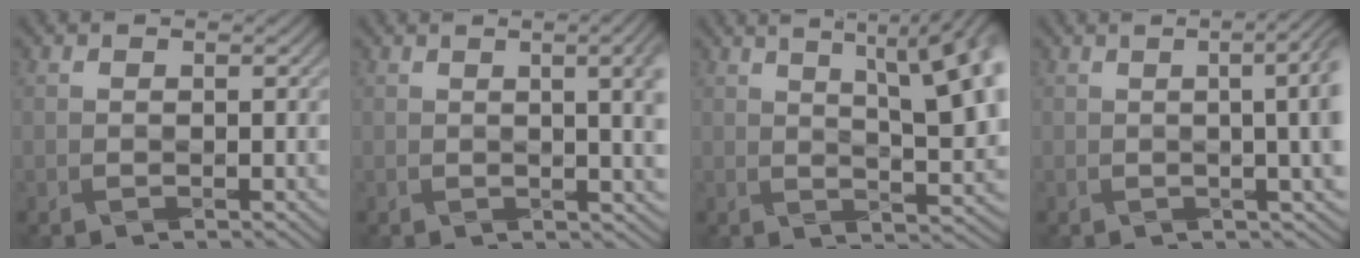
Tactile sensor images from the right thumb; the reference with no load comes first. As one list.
[{"total": 8.3, "force": [1.3, 2.4, 7.8], "torque": [-0.069, 0.022, 0.006]}, {"total": 14.6, "force": [5.2, 4.8, 12.8], "torque": [-0.165, 0.039, 0.076]}, {"total": 8.8, "force": [0.6, 2.9, 8.3], "torque": [-0.071, 0.025, 0.002]}]